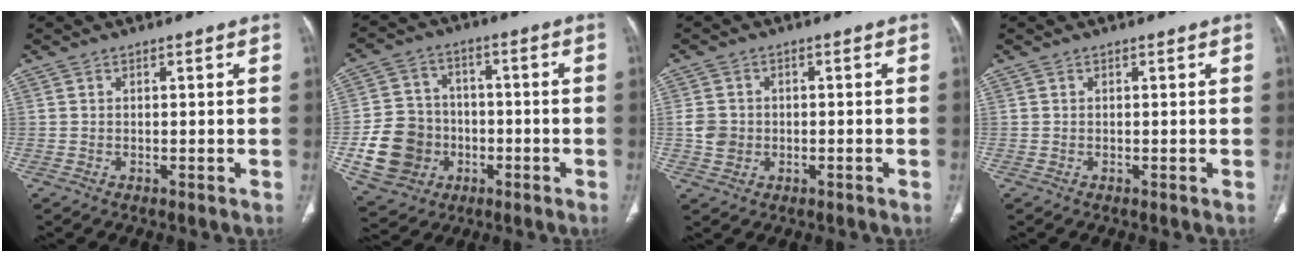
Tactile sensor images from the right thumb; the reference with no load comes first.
{"total": 13.2, "force": [-3.5, 11.6, 5.1], "torque": [-0.074, 0.023, -0.052]}
{"total": 3.7, "force": [-0.6, 3.3, 1.7], "torque": [-0.021, 0.007, -0.008]}
{"total": 0.0}